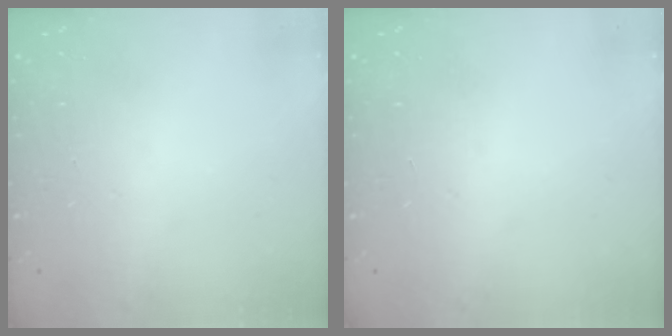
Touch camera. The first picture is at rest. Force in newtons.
{"total": 0.0}